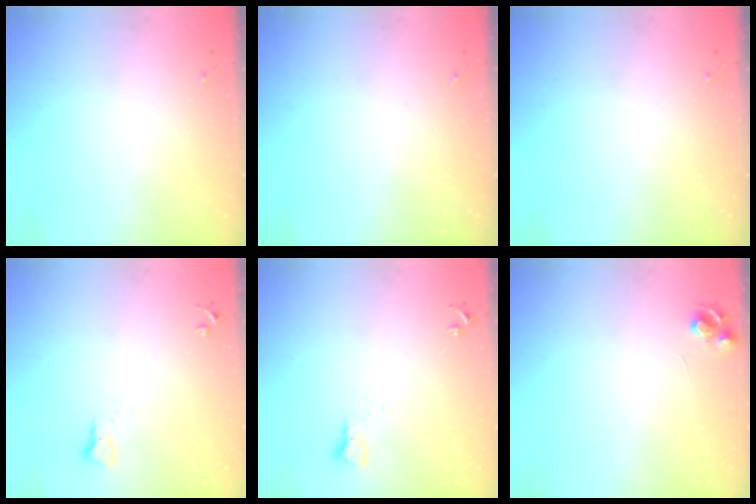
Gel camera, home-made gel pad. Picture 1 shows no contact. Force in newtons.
{"total": 0.0}
{"total": 0.0}
{"total": 3.1, "press": 3.1, "slide": 0.1}
{"total": 3.1, "press": 3.1, "slide": 0.1}
{"total": 6.8, "press": 6.7, "slide": 0.9}